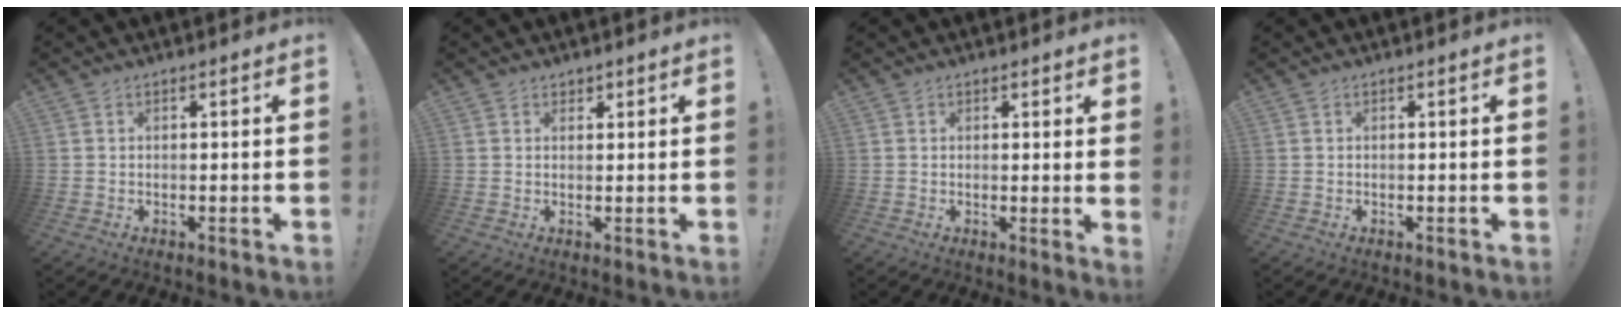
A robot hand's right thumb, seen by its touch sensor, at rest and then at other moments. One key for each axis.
{"total": 1.4, "fx": 1.1, "fy": 0.9, "fz": 0.1, "tx": 0.012, "ty": -0.008, "tz": 0.017}
{"total": 1.9, "fx": 1.0, "fy": -0.3, "fz": 1.6, "tx": -0.017, "ty": -0.007, "tz": 0.013}
{"total": 0.0}